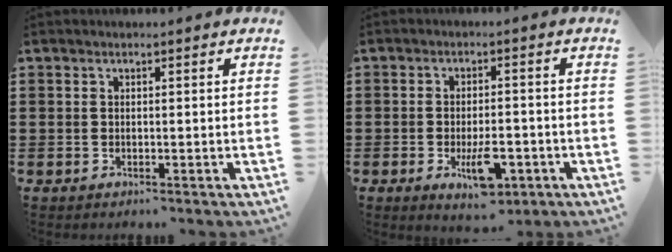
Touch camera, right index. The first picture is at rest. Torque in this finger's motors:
{"motor_torque": [0.66, -0.52, 0.18, 0.10]}